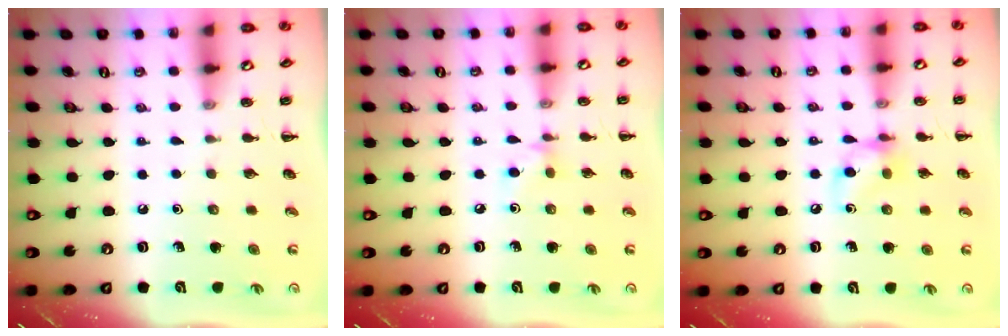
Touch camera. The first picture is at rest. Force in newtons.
{"total": 3.8, "press": 3.6, "slide": 1.4}
{"total": 8.5, "press": 8.4, "slide": 1.3}